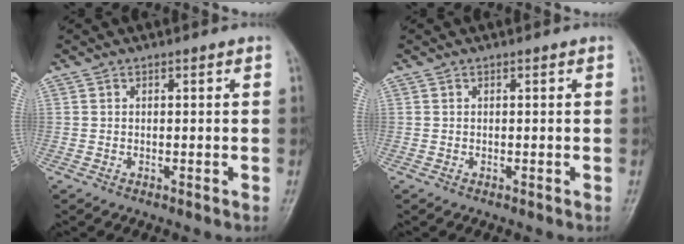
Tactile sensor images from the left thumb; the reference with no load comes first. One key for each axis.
{"total": 0.0}